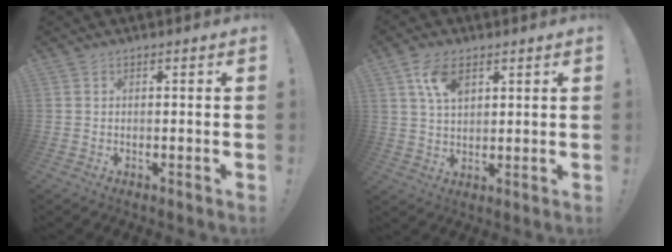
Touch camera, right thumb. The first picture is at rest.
{"total": 8.2, "force": [4.2, 4.6, 5.3], "torque": [-0.088, -0.010, 0.078]}